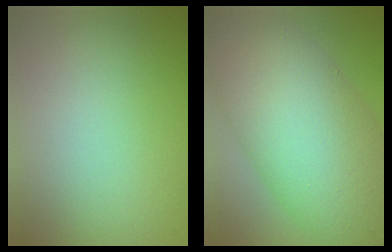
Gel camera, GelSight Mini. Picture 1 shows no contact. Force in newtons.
{"total": 12.3, "press": 12.2, "slide": 0.4}